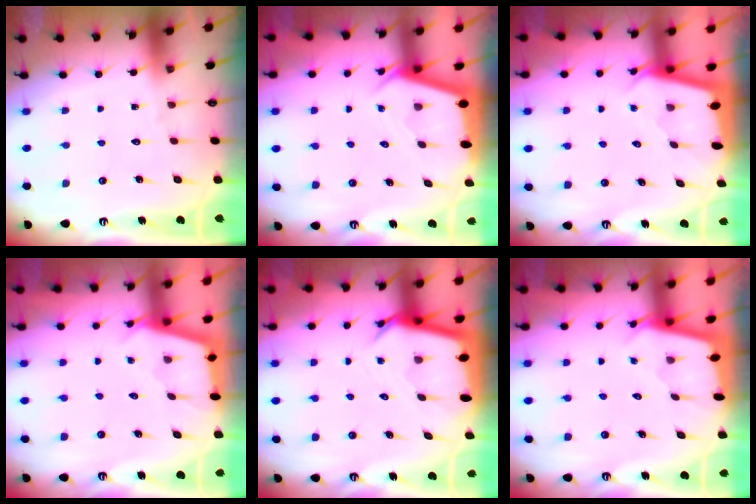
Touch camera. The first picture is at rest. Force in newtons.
{"total": 2.3, "press": 2.3, "slide": 0.2}
{"total": 2.0, "press": 2.0, "slide": 0.2}
{"total": 2.4, "press": 2.4, "slide": 0.1}
{"total": 4.6, "press": 4.6, "slide": 0.4}
{"total": 1.8, "press": 1.8, "slide": 0.2}